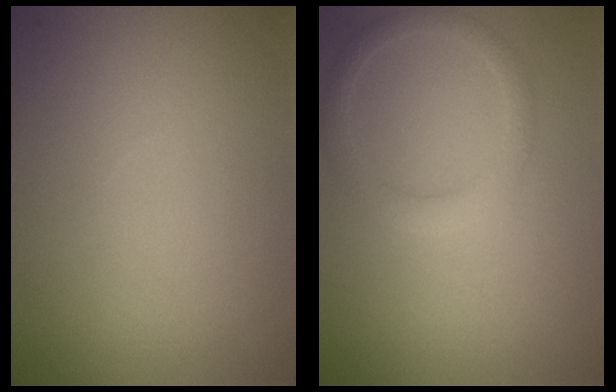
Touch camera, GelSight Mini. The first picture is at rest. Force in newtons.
{"total": 2.0, "press": 2.0, "slide": 0.1}